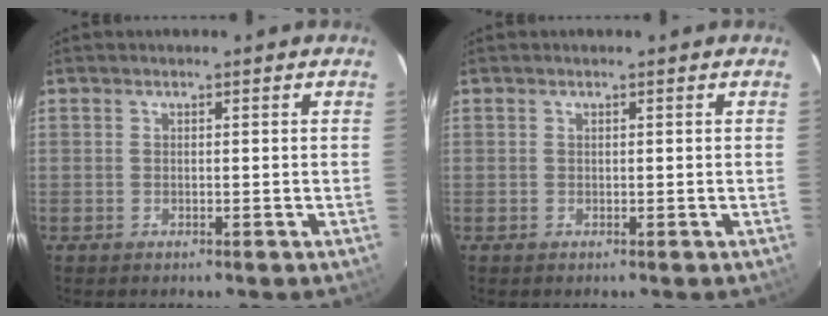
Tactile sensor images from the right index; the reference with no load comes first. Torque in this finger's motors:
{"motor_torque": [-0.02, 0.10, -0.02, 0.01]}